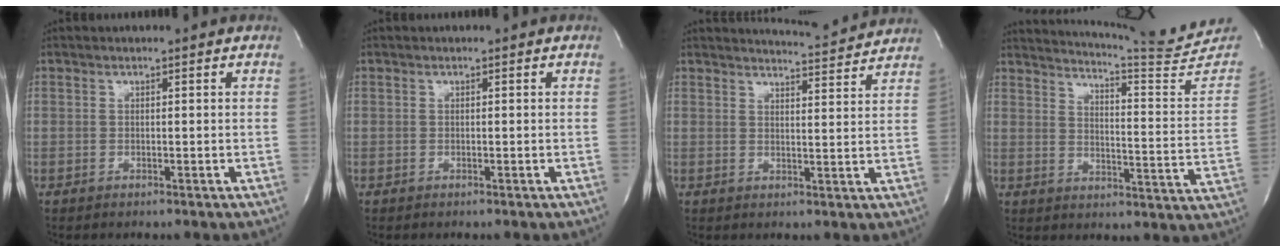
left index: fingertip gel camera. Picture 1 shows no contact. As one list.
[{"total": 0.0}, {"total": 6.6, "force": [6.5, -0.7, 0.1], "torque": [-0.016, -0.013, 0.081]}, {"total": 18.4, "force": [17.5, -1.2, 5.5], "torque": [-0.095, -0.106, 0.214]}]